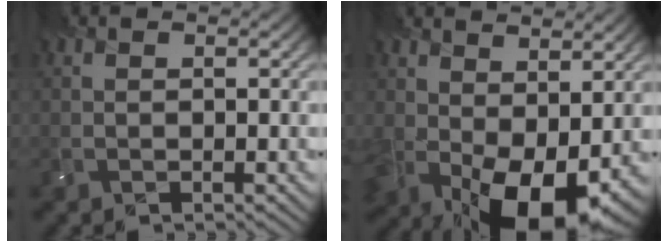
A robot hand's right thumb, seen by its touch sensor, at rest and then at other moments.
{"total": 13.1, "force": [-0.5, 8.0, 10.4], "torque": [-0.170, -0.039, 0.031]}